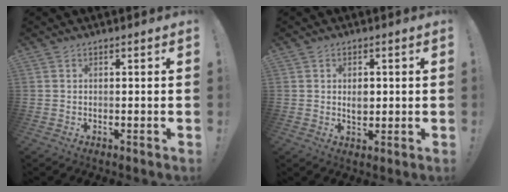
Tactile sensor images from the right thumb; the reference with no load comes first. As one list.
[{"total": 3.5, "force": [0.3, 2.7, 2.2], "torque": [-0.024, -0.003, 0.000]}]